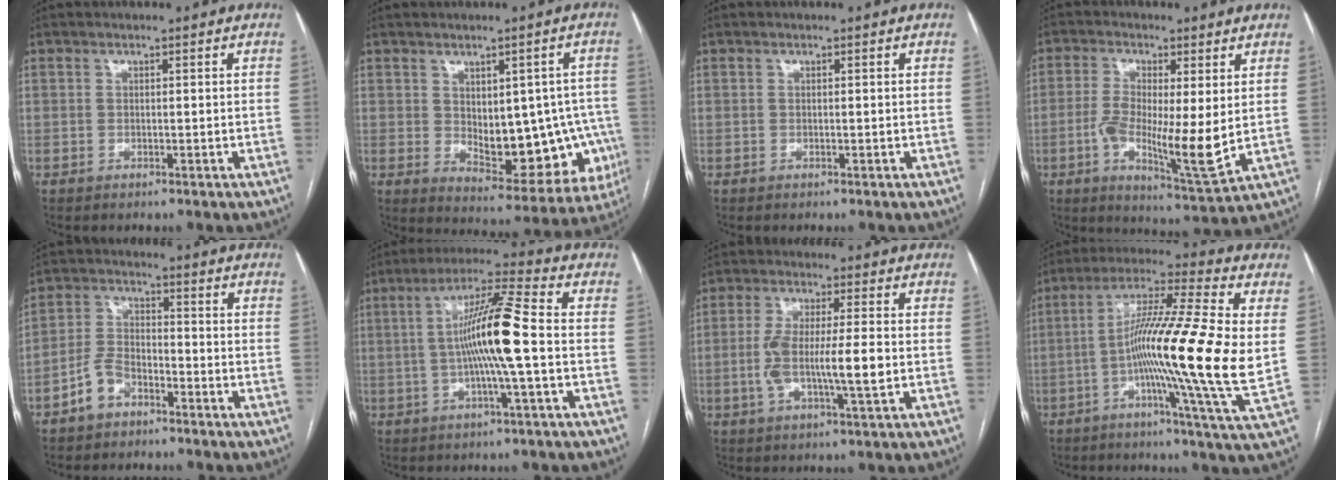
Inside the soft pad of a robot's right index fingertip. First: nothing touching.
{"total": 14.3, "force": [-1.0, 7.1, 12.4], "torque": [-0.155, 0.009, 0.012]}
{"total": 0.0}
{"total": 11.3, "force": [-0.8, 2.1, 11.1], "torque": [-0.202, -0.018, -0.012]}
{"total": 6.0, "force": [-3.7, 3.5, 3.2], "torque": [-0.077, 0.015, -0.072]}
{"total": 11.7, "force": [-0.8, -0.1, 11.7], "torque": [-0.214, 0.013, -0.022]}
{"total": 9.6, "force": [-1.3, 1.1, 9.5], "torque": [-0.180, 0.005, -0.026]}
{"total": 18.9, "force": [-0.6, -0.6, 18.9], "torque": [-0.325, -0.004, -0.031]}